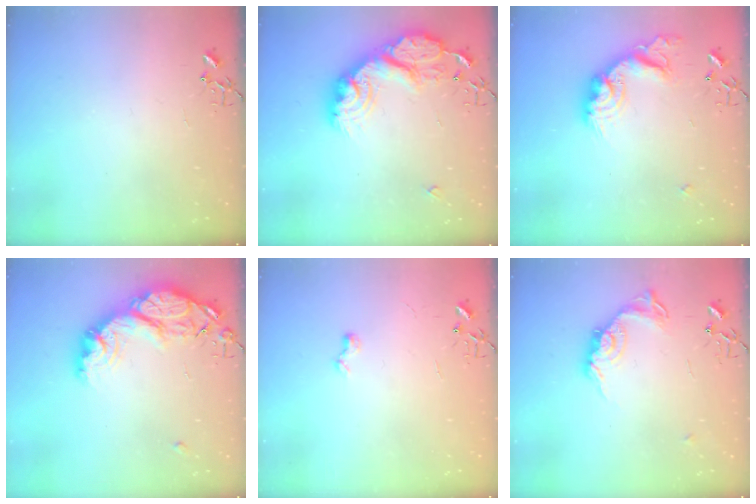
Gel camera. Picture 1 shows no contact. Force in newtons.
{"total": 22.6, "press": 22.5, "slide": 1.9}
{"total": 17.9, "press": 17.8, "slide": 1.1}
{"total": 20.5, "press": 20.5, "slide": 1.5}
{"total": 6.0, "press": 6.0, "slide": 0.7}
{"total": 14.2, "press": 14.2, "slide": 0.6}